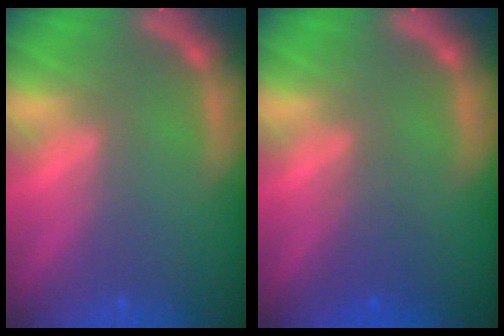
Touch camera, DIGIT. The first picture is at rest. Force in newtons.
{"total": 1.9}